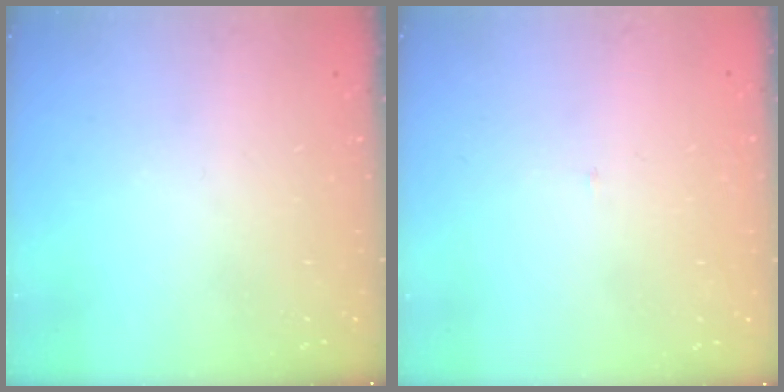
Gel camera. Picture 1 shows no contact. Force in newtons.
{"total": 2.1, "press": 2.1, "slide": 0.1}